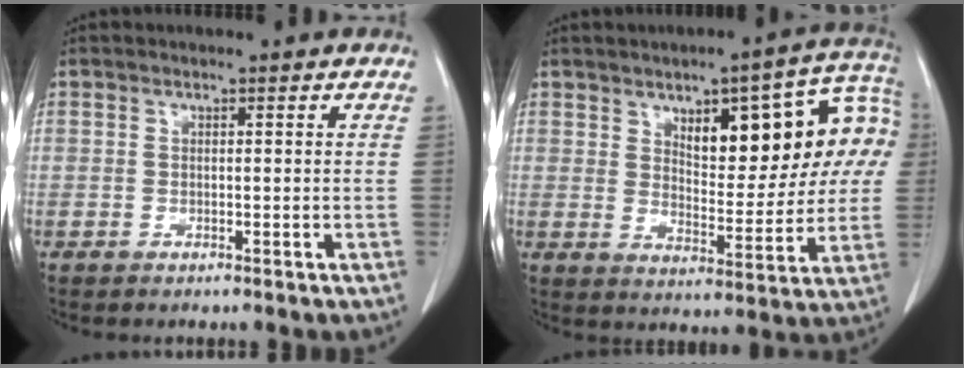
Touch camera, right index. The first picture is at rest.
{"total": 16.2, "force": [5.1, 6.1, 14.1], "torque": [-0.180, 0.032, 0.072]}